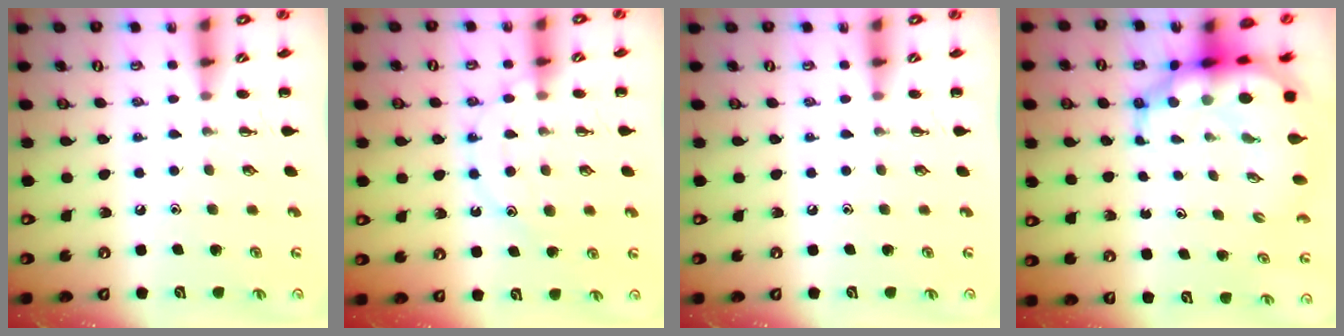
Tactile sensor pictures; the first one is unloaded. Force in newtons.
{"total": 12.4, "press": 12.4, "slide": 1.3}
{"total": 0.0}
{"total": 10.9, "press": 10.5, "slide": 2.7}